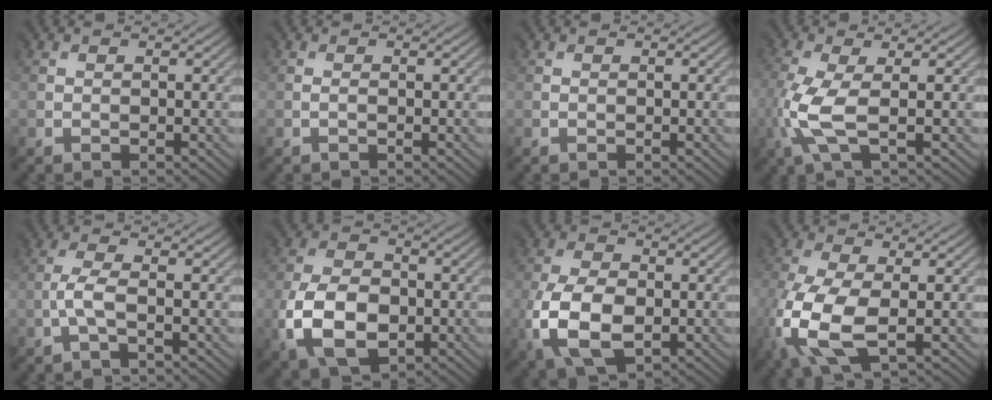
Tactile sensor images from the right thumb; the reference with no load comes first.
{"total": 0.6, "force": [-0.1, -0.5, -0.2], "torque": [0.004, -0.002, -0.002]}
{"total": 0.0}
{"total": 5.0, "force": [-1.2, 1.3, 4.7], "torque": [-0.136, 0.003, -0.028]}
{"total": 1.9, "force": [-1.2, -0.2, 1.5], "torque": [-0.043, 0.007, -0.030]}
{"total": 8.3, "force": [-2.9, 5.5, 5.5], "torque": [-0.135, -0.014, -0.060]}
{"total": 8.3, "force": [-2.6, 5.0, 6.1], "torque": [-0.155, -0.015, -0.050]}
{"total": 10.1, "force": [-2.9, 5.1, 8.2], "torque": [-0.238, -0.026, -0.054]}